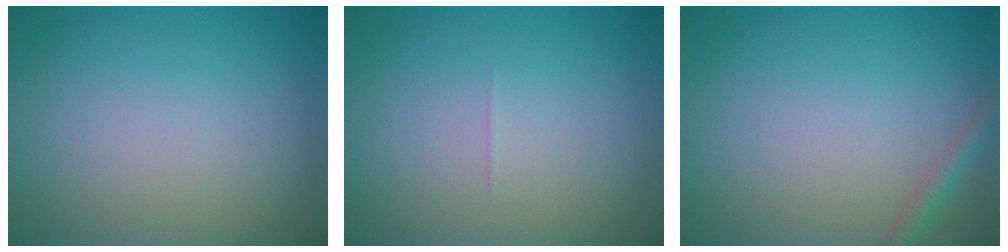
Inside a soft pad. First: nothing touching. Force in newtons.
{"total": 0.0}
{"total": 1.4, "press": 1.4, "slide": 0.1}